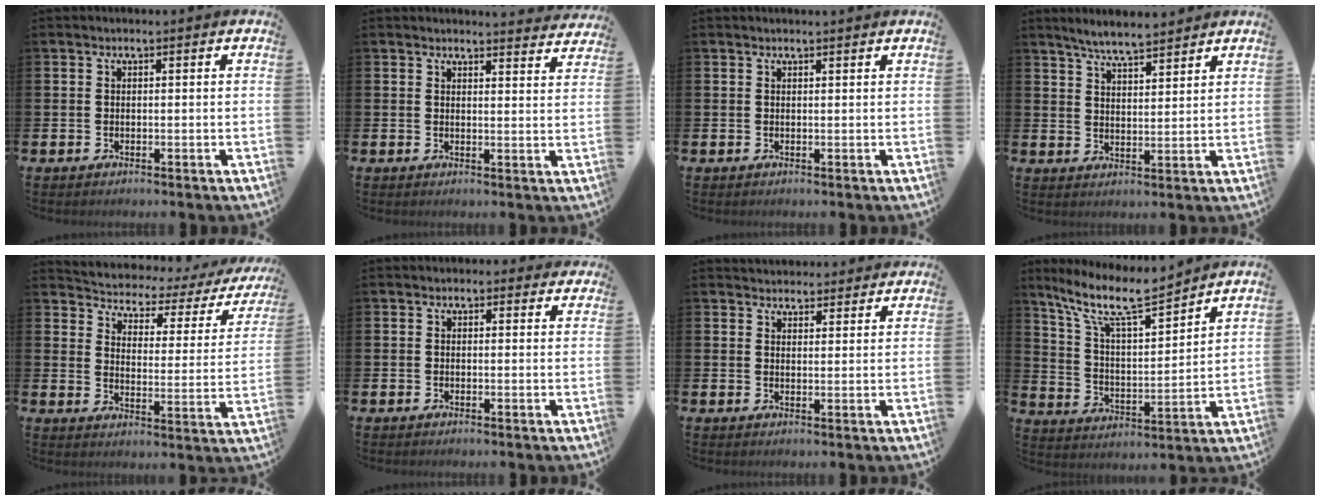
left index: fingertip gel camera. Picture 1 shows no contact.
{"total": 3.0, "force": [3.0, 0.1, -0.1], "torque": [0.009, -0.024, 0.052]}
{"total": 0.7, "force": [0.6, -0.1, 0.1], "torque": [0.011, -0.006, 0.010]}
{"total": 5.7, "force": [5.4, 0.5, 1.4], "torque": [-0.035, -0.024, 0.097]}
{"total": 3.3, "force": [2.8, 1.5, 0.6], "torque": [-0.034, -0.031, 0.037]}
{"total": 0.8, "force": [0.4, 0.7, 0.1], "torque": [0.001, 0.009, 0.005]}
{"total": 3.3, "force": [3.1, 0.9, -0.3], "torque": [0.007, -0.016, 0.057]}
{"total": 10.6, "force": [9.0, 1.8, 5.2], "torque": [-0.130, -0.046, 0.157]}